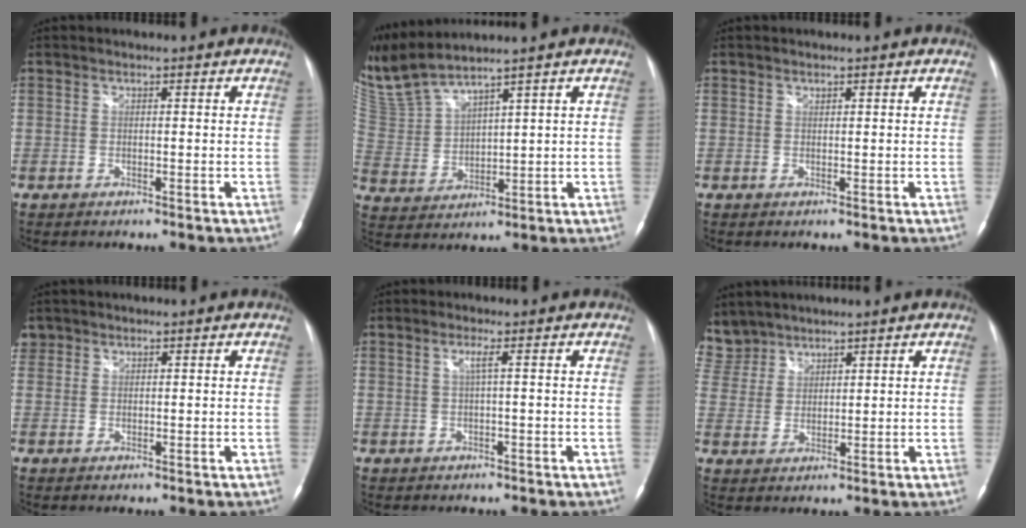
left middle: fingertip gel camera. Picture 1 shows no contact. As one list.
[{"total": 9.3, "force": [8.4, -0.5, 4.0], "torque": [-0.104, 0.007, 0.185]}, {"total": 0.0}, {"total": 2.1, "force": [1.4, 1.6, 0.0], "torque": [0.009, 0.009, 0.023]}, {"total": 1.1, "force": [0.2, -0.4, 1.1], "torque": [-0.024, 0.001, 0.004]}, {"total": 7.8, "force": [6.7, 4.0, 0.1], "torque": [-0.011, 0.010, 0.145]}]